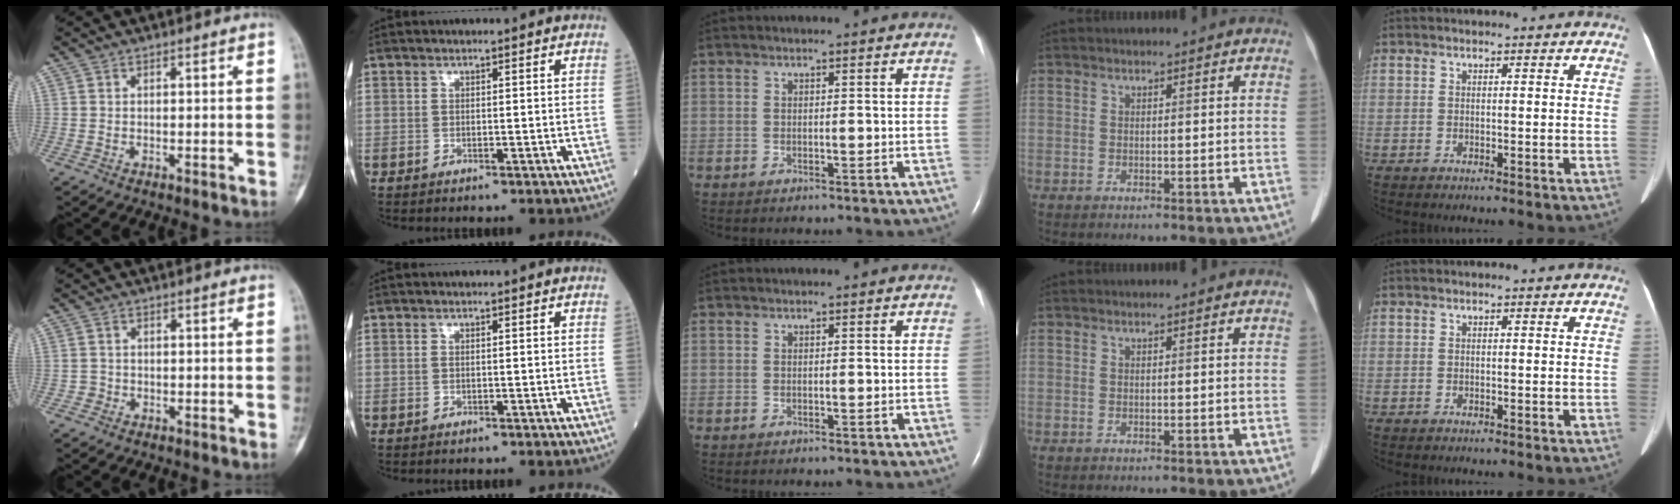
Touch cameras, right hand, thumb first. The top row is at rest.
{"thumb": {"total": 1.1, "force": [-0.4, 1.0, -0.2], "torque": [0.016, 0.009, -0.014]}}